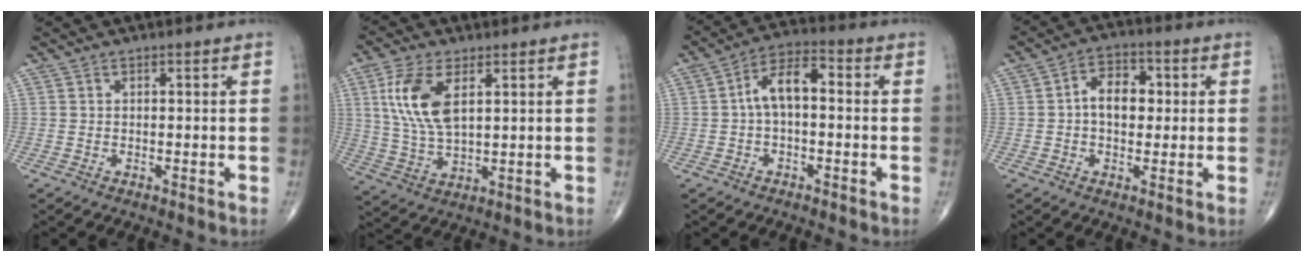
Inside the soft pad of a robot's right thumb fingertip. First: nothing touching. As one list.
[{"total": 11.5, "force": [3.8, 5.6, 9.3], "torque": [-0.194, -0.008, 0.079]}, {"total": 7.6, "force": [0.0, 3.9, 6.5], "torque": [-0.109, 0.034, -0.012]}, {"total": 7.7, "force": [0.6, 5.1, 5.7], "torque": [-0.071, 0.017, 0.003]}]